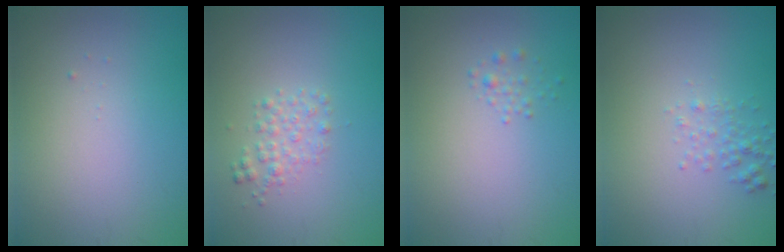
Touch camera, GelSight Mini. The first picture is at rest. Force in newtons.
{"total": 1.6, "press": 1.6, "slide": 0.0}
{"total": 0.9, "press": 0.9, "slide": 0.1}
{"total": 1.6, "press": 1.5, "slide": 0.2}